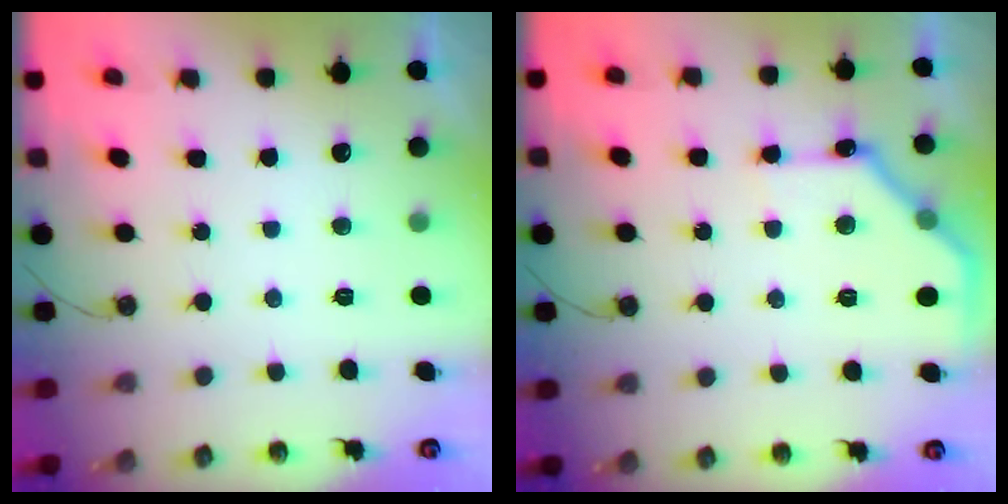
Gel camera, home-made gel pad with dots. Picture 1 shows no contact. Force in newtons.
{"total": 14.2, "press": 14.2, "slide": 0.3}